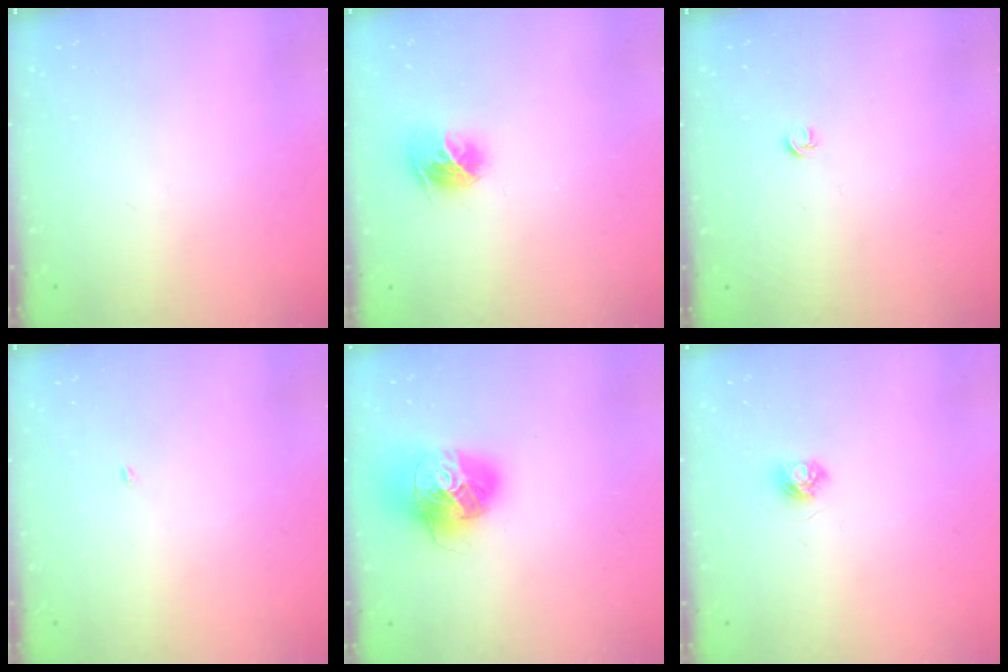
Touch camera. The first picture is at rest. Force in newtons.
{"total": 9.9, "press": 9.8, "slide": 1.0}
{"total": 3.9, "press": 3.9, "slide": 0.7}
{"total": 1.9, "press": 1.9, "slide": 0.2}
{"total": 17.5, "press": 17.3, "slide": 2.0}
{"total": 3.6, "press": 3.6, "slide": 0.5}